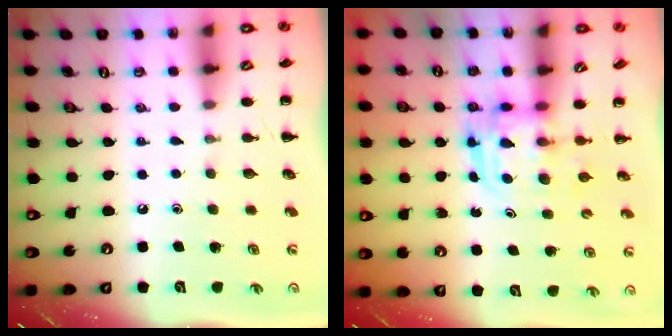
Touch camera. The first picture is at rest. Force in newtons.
{"total": 3.1, "press": 3.1, "slide": 0.3}